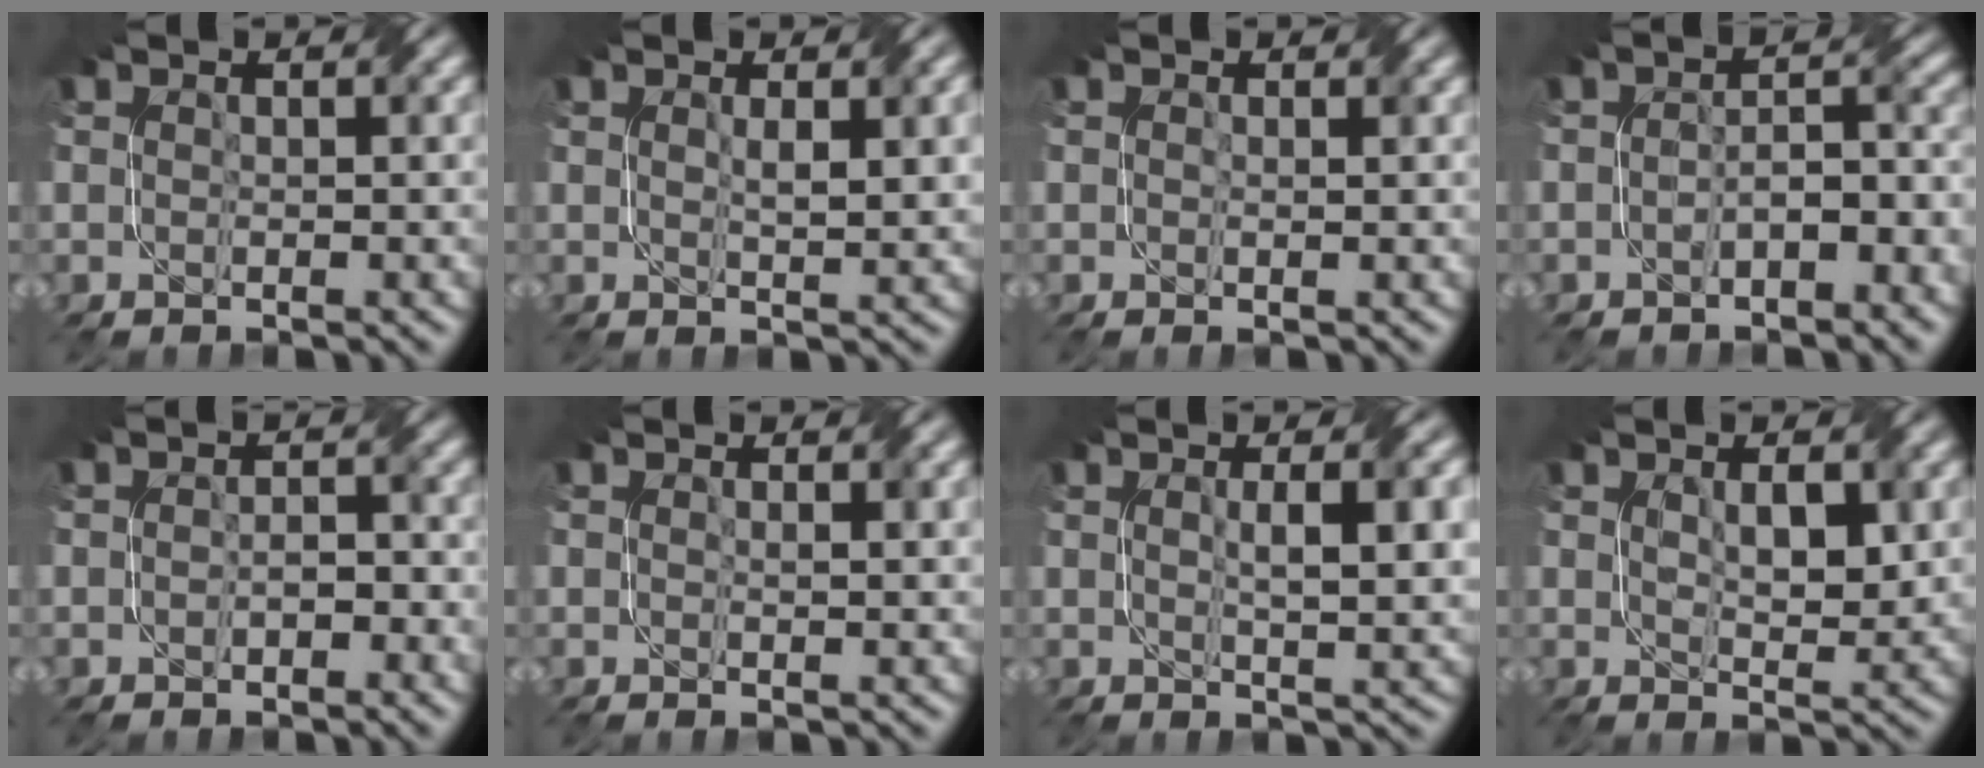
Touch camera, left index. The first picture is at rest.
{"total": 2.6, "force": [0.7, 0.6, 2.5], "torque": [-0.045, 0.000, 0.015]}
{"total": 0.7, "force": [0.1, 0.2, 0.6], "torque": [-0.010, -0.003, 0.002]}
{"total": 3.2, "force": [-1.5, 1.3, 2.5], "torque": [-0.044, 0.008, -0.025]}
{"total": 1.9, "force": [-0.6, 1.0, 1.5], "torque": [-0.020, 0.004, -0.013]}
{"total": 1.3, "force": [0.4, 0.1, 1.2], "torque": [-0.018, -0.002, 0.007]}
{"total": 5.0, "force": [0.9, 1.1, 4.7], "torque": [-0.070, 0.005, 0.017]}
{"total": 3.1, "force": [0.9, 1.2, 2.7], "torque": [-0.054, -0.006, 0.021]}